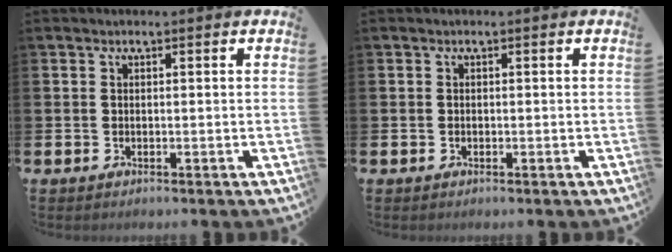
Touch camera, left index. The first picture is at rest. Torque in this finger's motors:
{"motor_torque": [-0.13, -0.13, -0.09, -0.01]}